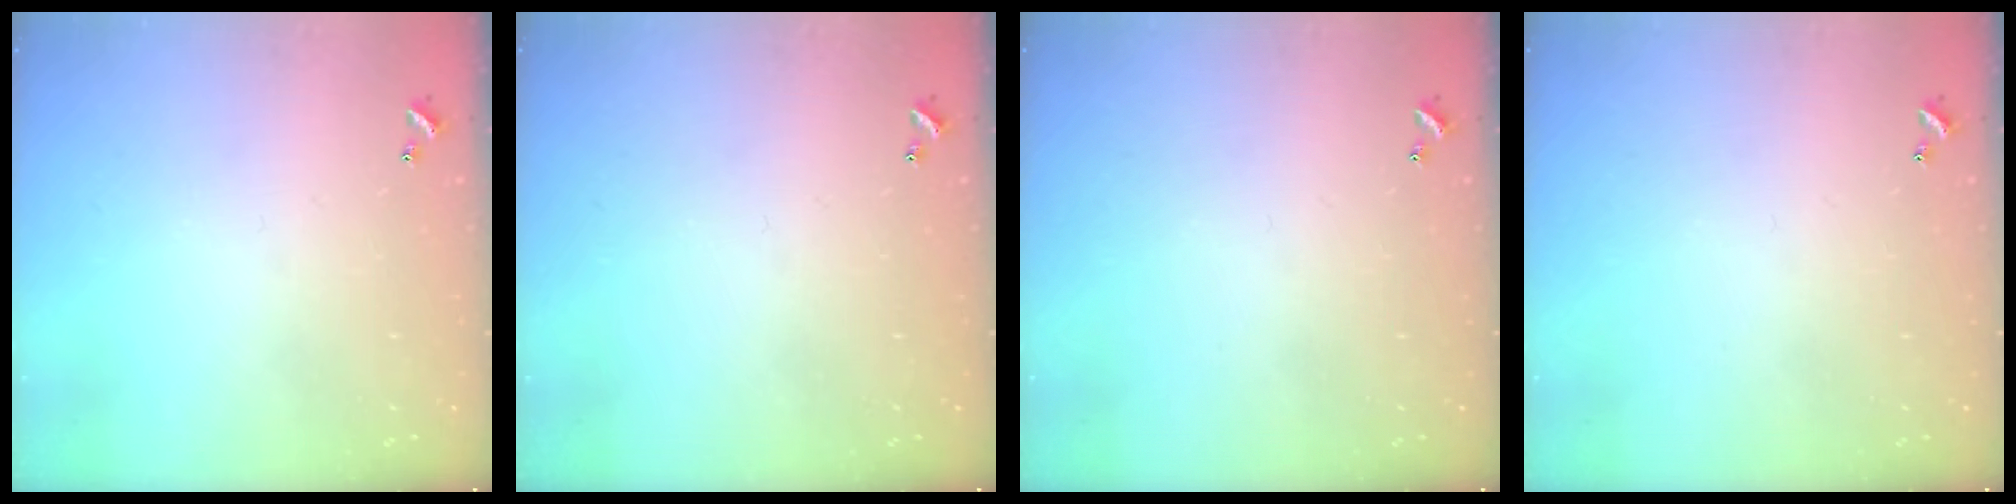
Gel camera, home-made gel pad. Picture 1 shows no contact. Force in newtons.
{"total": 0.0}
{"total": 0.0}
{"total": 0.0}